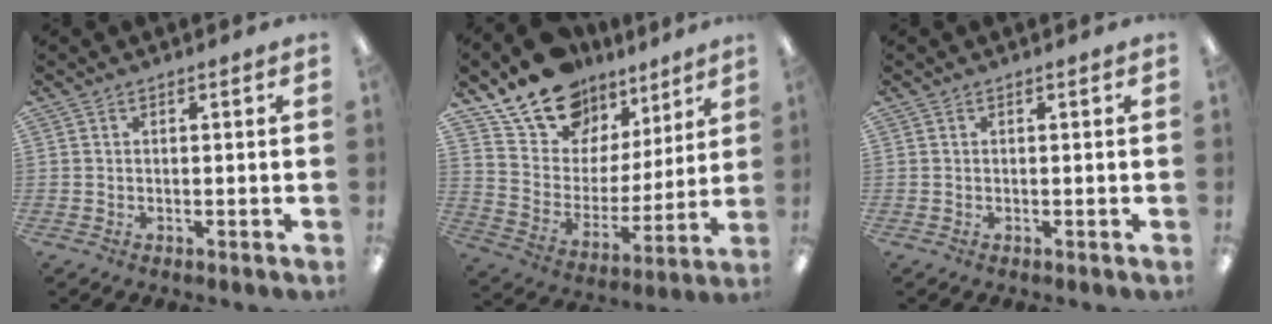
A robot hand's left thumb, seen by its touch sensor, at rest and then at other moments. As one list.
[{"total": 17.2, "force": [13.3, 9.8, 4.8], "torque": [-0.105, -0.095, 0.248]}, {"total": 0.0}]